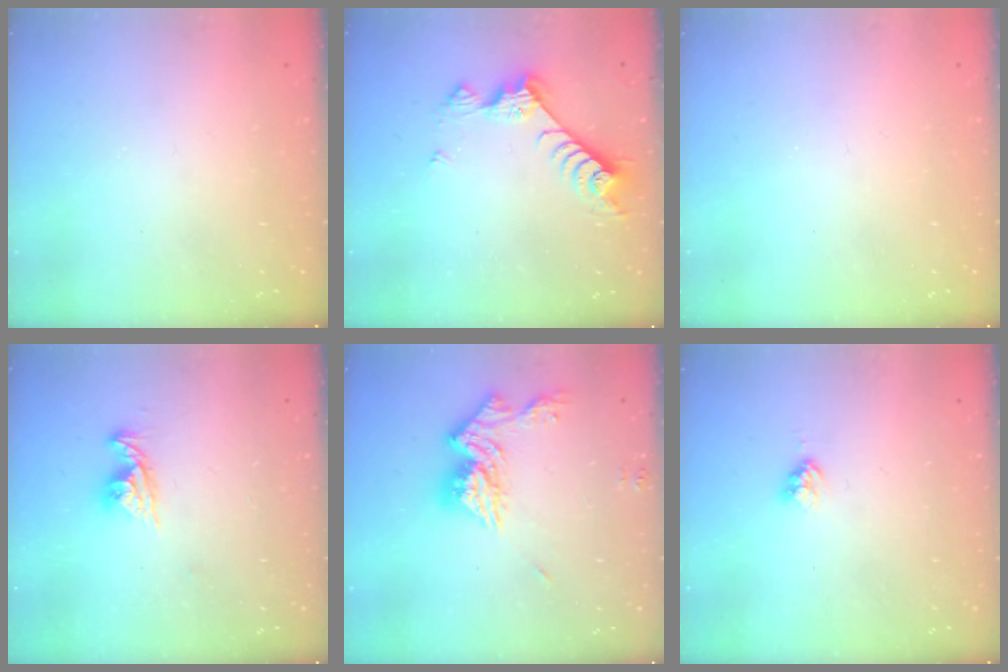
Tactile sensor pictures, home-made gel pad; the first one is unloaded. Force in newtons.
{"total": 7.8, "press": 7.7, "slide": 0.4}
{"total": 0.0}
{"total": 8.3, "press": 8.3, "slide": 0.9}
{"total": 13.3, "press": 13.3, "slide": 1.3}
{"total": 2.4, "press": 2.3, "slide": 0.4}